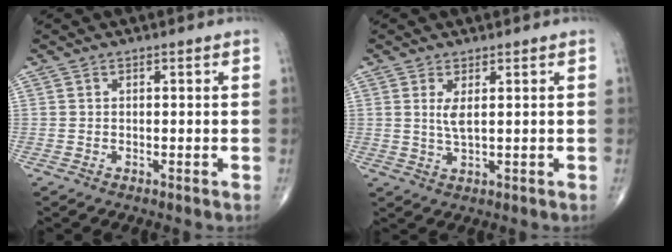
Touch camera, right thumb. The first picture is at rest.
{"total": 2.9, "force": [0.8, 0.7, 2.7], "torque": [-0.059, -0.012, 0.023]}